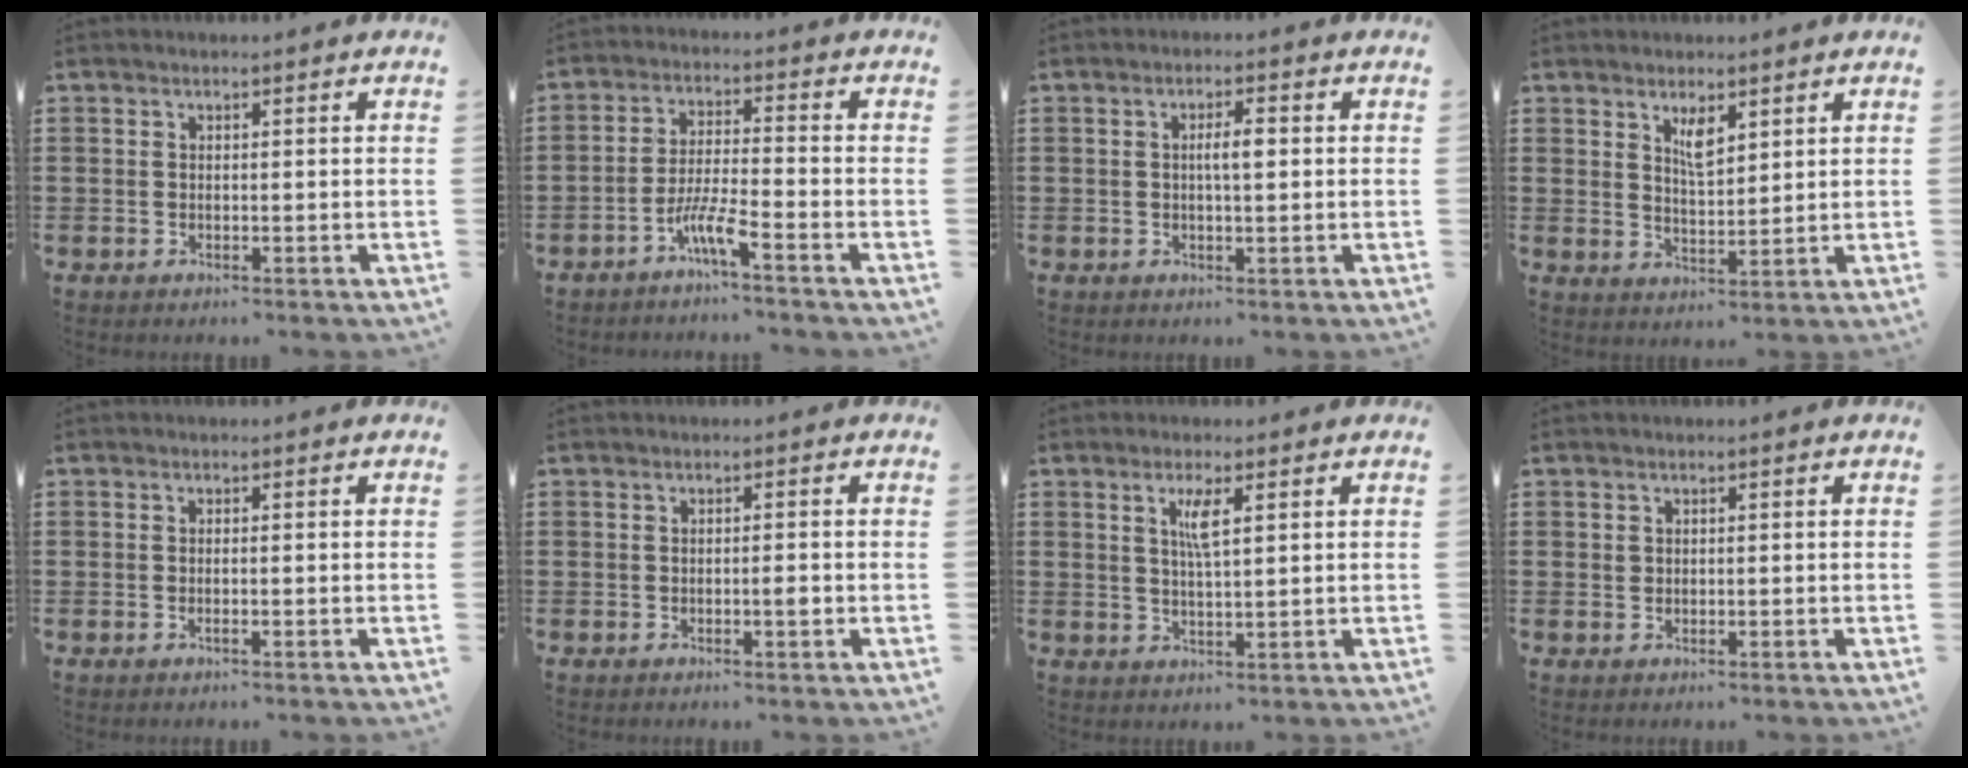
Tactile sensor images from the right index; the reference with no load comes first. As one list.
[{"total": 6.0, "force": [-4.1, 0.1, 4.4], "torque": [-0.102, -0.012, -0.080]}, {"total": 3.2, "force": [0.3, 0.8, 3.1], "torque": [-0.058, 0.002, 0.002]}, {"total": 3.6, "force": [2.3, 1.2, 2.5], "torque": [-0.046, 0.000, 0.038]}, {"total": 0.6, "force": [-0.2, -0.1, 0.5], "torque": [-0.009, -0.004, -0.003]}, {"total": 1.4, "force": [-0.5, 0.2, 1.3], "torque": [-0.022, -0.002, -0.008]}, {"total": 3.4, "force": [1.4, 0.6, 3.1], "torque": [-0.065, 0.004, 0.021]}, {"total": 0.7, "force": [0.2, 0.6, 0.2], "torque": [-0.007, 0.003, 0.005]}]